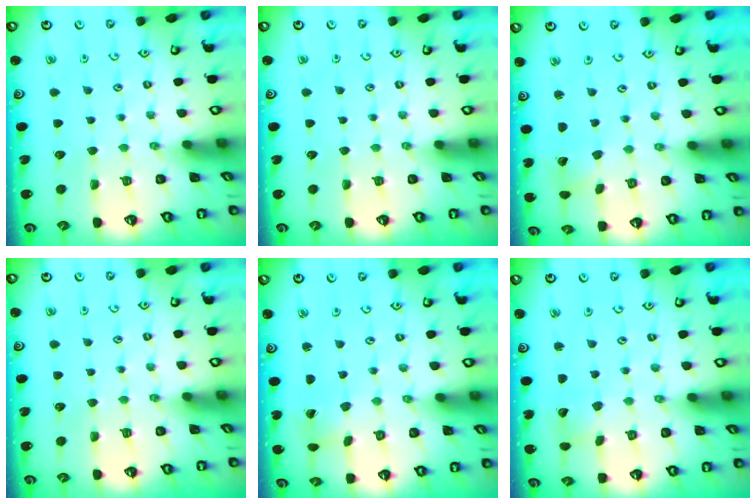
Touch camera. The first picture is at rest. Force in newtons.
{"total": 0.0}
{"total": 2.0, "press": 2.0, "slide": 0.3}
{"total": 0.0}
{"total": 1.2, "press": 1.1, "slide": 0.3}
{"total": 2.6, "press": 2.6, "slide": 0.3}